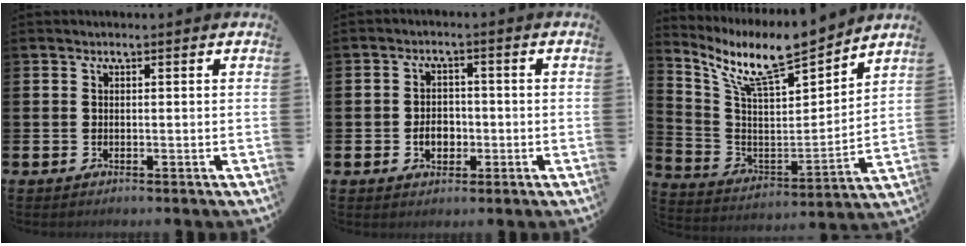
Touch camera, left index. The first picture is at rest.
{"total": 3.3, "force": [-1.0, 2.5, 2.0], "torque": [-0.025, -0.003, -0.024]}
{"total": 11.3, "force": [9.6, 2.2, 5.6], "torque": [-0.142, -0.060, 0.166]}